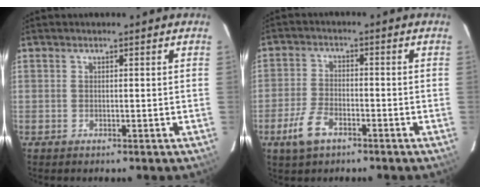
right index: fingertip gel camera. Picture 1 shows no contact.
{"total": 5.6, "force": [-3.2, 2.6, 3.7], "torque": [-0.085, -0.005, -0.057]}